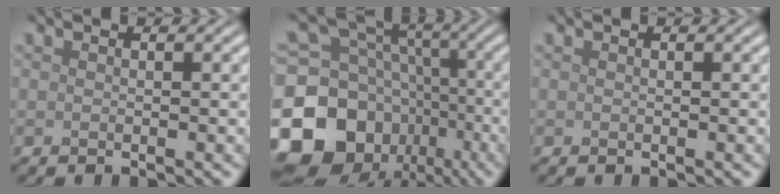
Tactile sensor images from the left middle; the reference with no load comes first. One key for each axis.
{"total": 16.3, "fx": -6.3, "fy": 13.3, "fz": 7.2, "tx": -0.181, "ty": -0.010, "tz": -0.116}
{"total": 0.0}